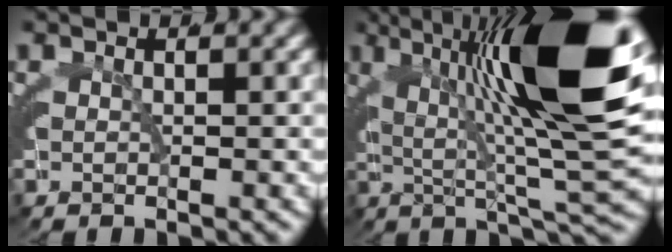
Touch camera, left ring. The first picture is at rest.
{"total": 15.8, "force": [3.4, 2.8, 15.2], "torque": [-0.201, 0.023, 0.052]}